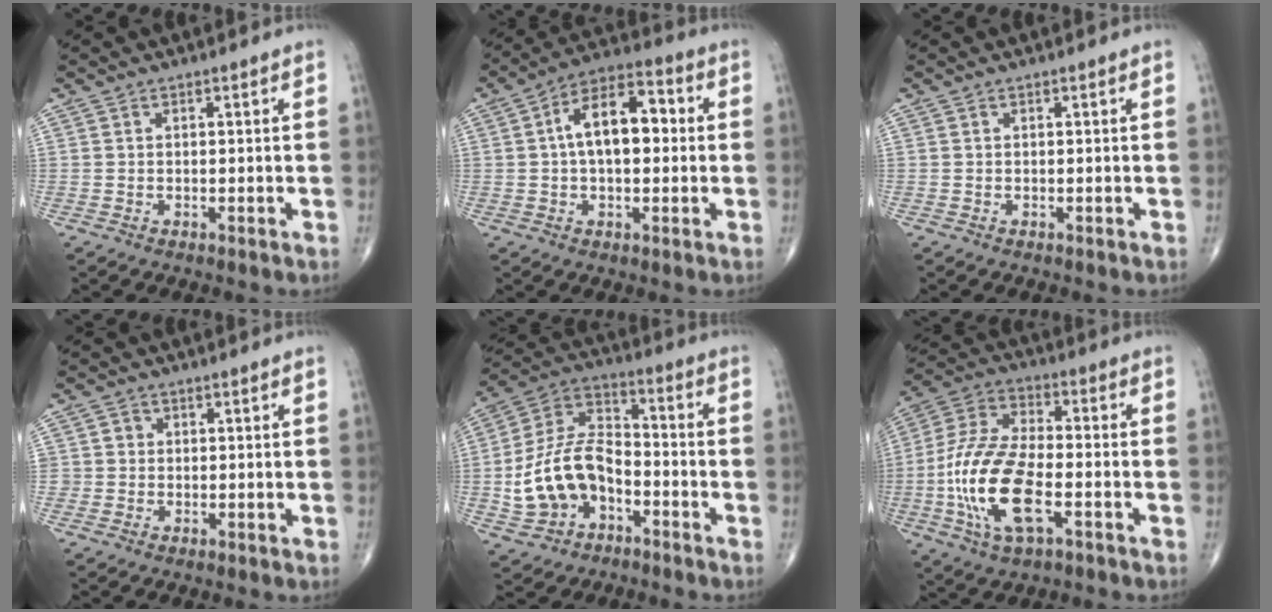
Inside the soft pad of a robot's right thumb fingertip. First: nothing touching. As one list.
[{"total": 12.4, "force": [1.1, 6.8, 10.3], "torque": [-0.157, 0.031, 0.007]}, {"total": 0.0}, {"total": 2.0, "force": [-0.1, 1.9, 0.2], "torque": [0.012, 0.007, -0.005]}, {"total": 15.0, "force": [-4.2, 9.8, 10.5], "torque": [-0.194, 0.045, -0.084]}, {"total": 17.6, "force": [-5.0, 7.7, 15.0], "torque": [-0.317, 0.020, -0.093]}]